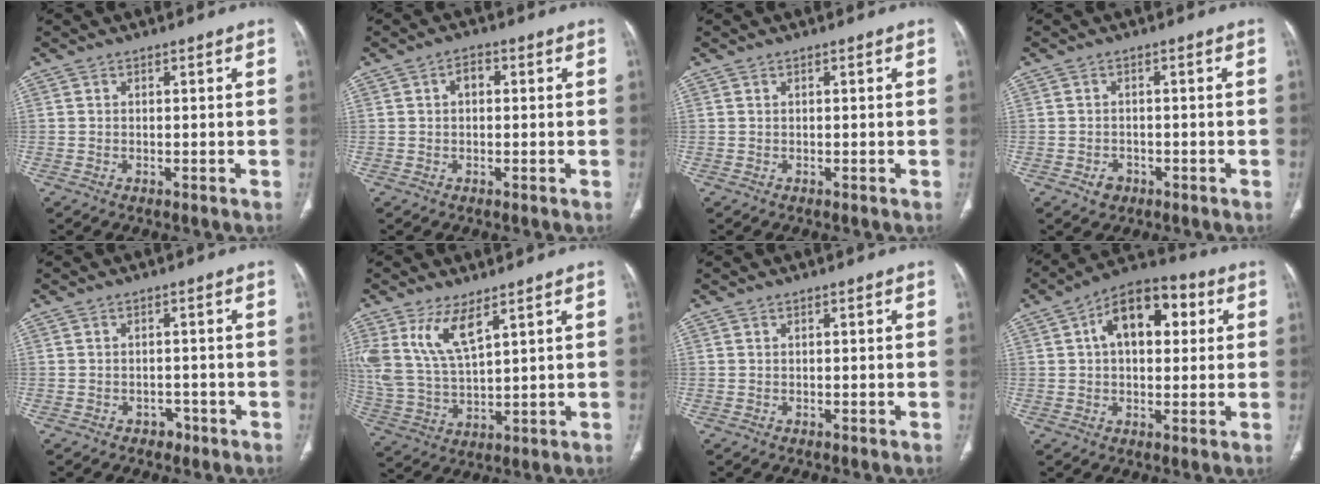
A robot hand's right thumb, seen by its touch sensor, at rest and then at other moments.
{"total": 2.6, "force": [0.4, 1.7, 2.0], "torque": [-0.028, 0.012, 0.005]}
{"total": 0.0}
{"total": 2.6, "force": [-1.2, 2.0, 1.0], "torque": [-0.008, 0.008, -0.015]}
{"total": 2.1, "force": [-1.3, 1.6, 0.6], "torque": [-0.003, 0.009, -0.015]}
{"total": 10.7, "force": [5.8, 4.1, 8.0], "torque": [-0.171, -0.024, 0.130]}
{"total": 0.0}
{"total": 13.8, "force": [3.7, 8.0, 10.6], "torque": [-0.139, 0.024, 0.052]}